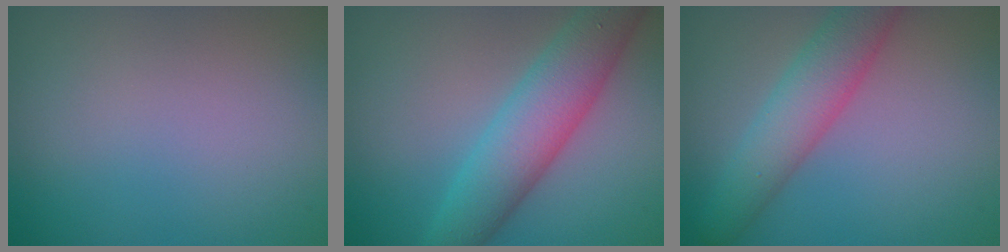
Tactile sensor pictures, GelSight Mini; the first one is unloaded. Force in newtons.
{"total": 6.6, "press": 6.6, "slide": 0.2}
{"total": 5.2, "press": 5.2, "slide": 0.2}